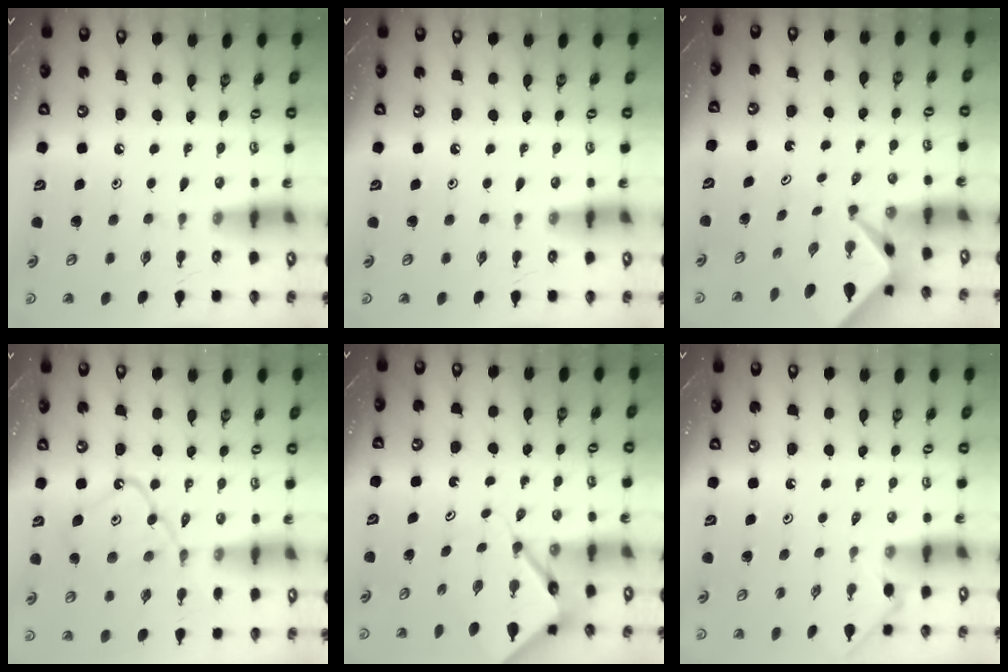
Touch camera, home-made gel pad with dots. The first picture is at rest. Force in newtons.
{"total": 0.0}
{"total": 2.4, "press": 2.4, "slide": 0.2}
{"total": 13.2, "press": 13.2, "slide": 1.3}
{"total": 6.8, "press": 6.8, "slide": 0.6}
{"total": 1.4, "press": 1.4, "slide": 0.4}